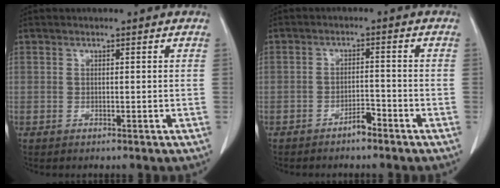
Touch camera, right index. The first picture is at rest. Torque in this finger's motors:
{"motor_torque": [0.44, -0.33, 0.01, 0.03]}